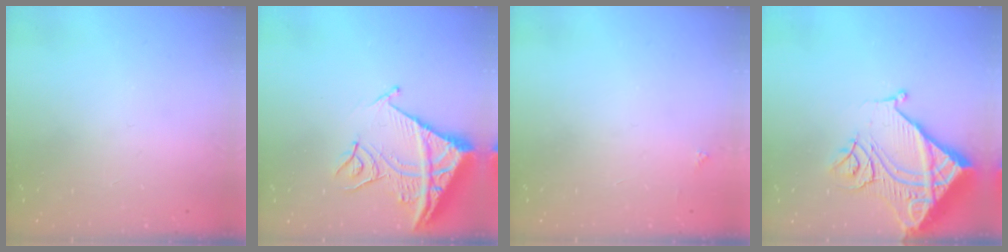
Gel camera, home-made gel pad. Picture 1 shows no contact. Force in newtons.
{"total": 14.1, "press": 14.0, "slide": 1.6}
{"total": 2.0, "press": 2.0, "slide": 0.3}
{"total": 14.2, "press": 14.1, "slide": 1.8}